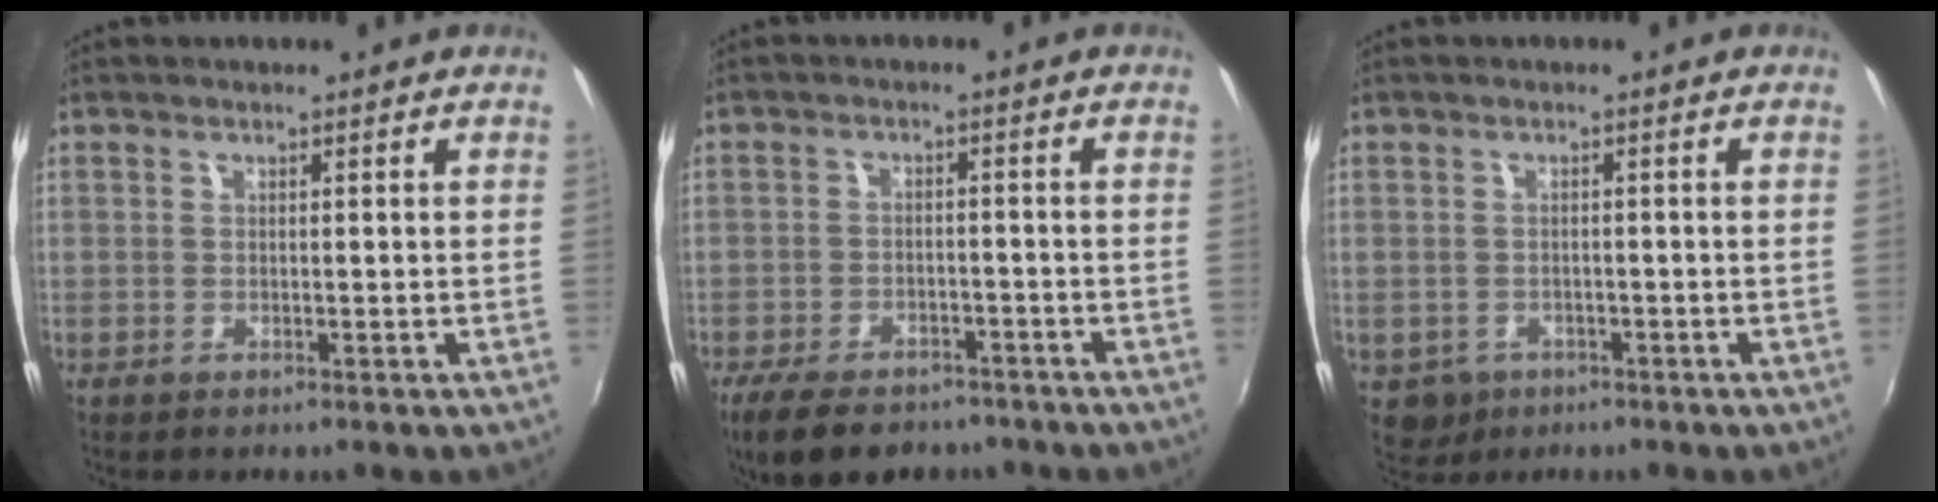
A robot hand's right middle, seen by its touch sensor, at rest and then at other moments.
{"total": 12.0, "force": [-9.1, 5.3, 5.6], "torque": [-0.130, -0.018, -0.144]}
{"total": 4.0, "force": [-1.6, 3.4, 1.2], "torque": [-0.032, -0.004, -0.018]}